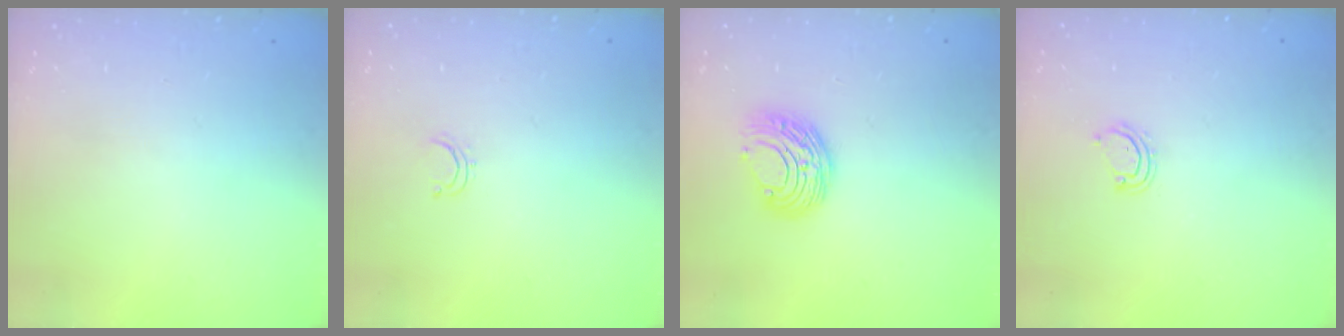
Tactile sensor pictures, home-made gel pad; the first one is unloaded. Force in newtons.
{"total": 2.8, "press": 2.8, "slide": 0.2}
{"total": 8.9, "press": 8.9, "slide": 0.3}
{"total": 4.9, "press": 4.9, "slide": 0.3}